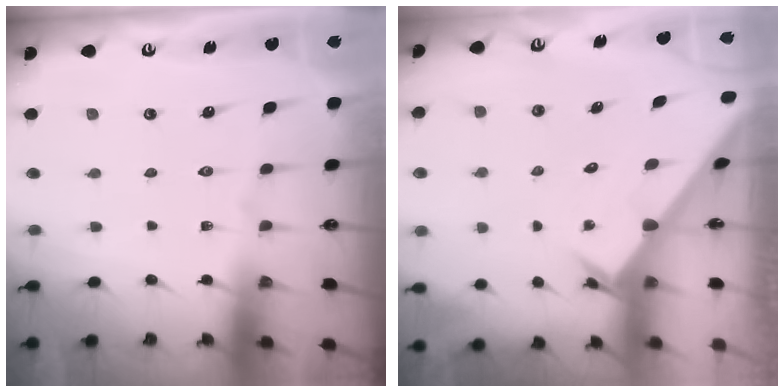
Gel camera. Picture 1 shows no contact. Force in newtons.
{"total": 2.5, "press": 2.5, "slide": 0.2}